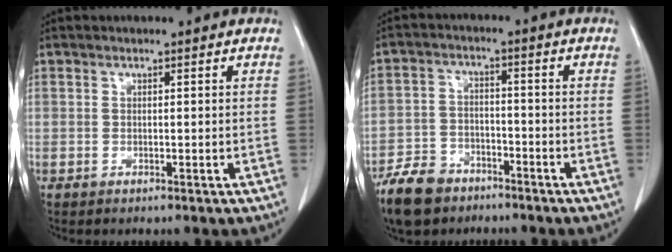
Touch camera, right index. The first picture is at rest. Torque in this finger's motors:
{"motor_torque": [0.01, -0.21, -0.30, -0.21]}